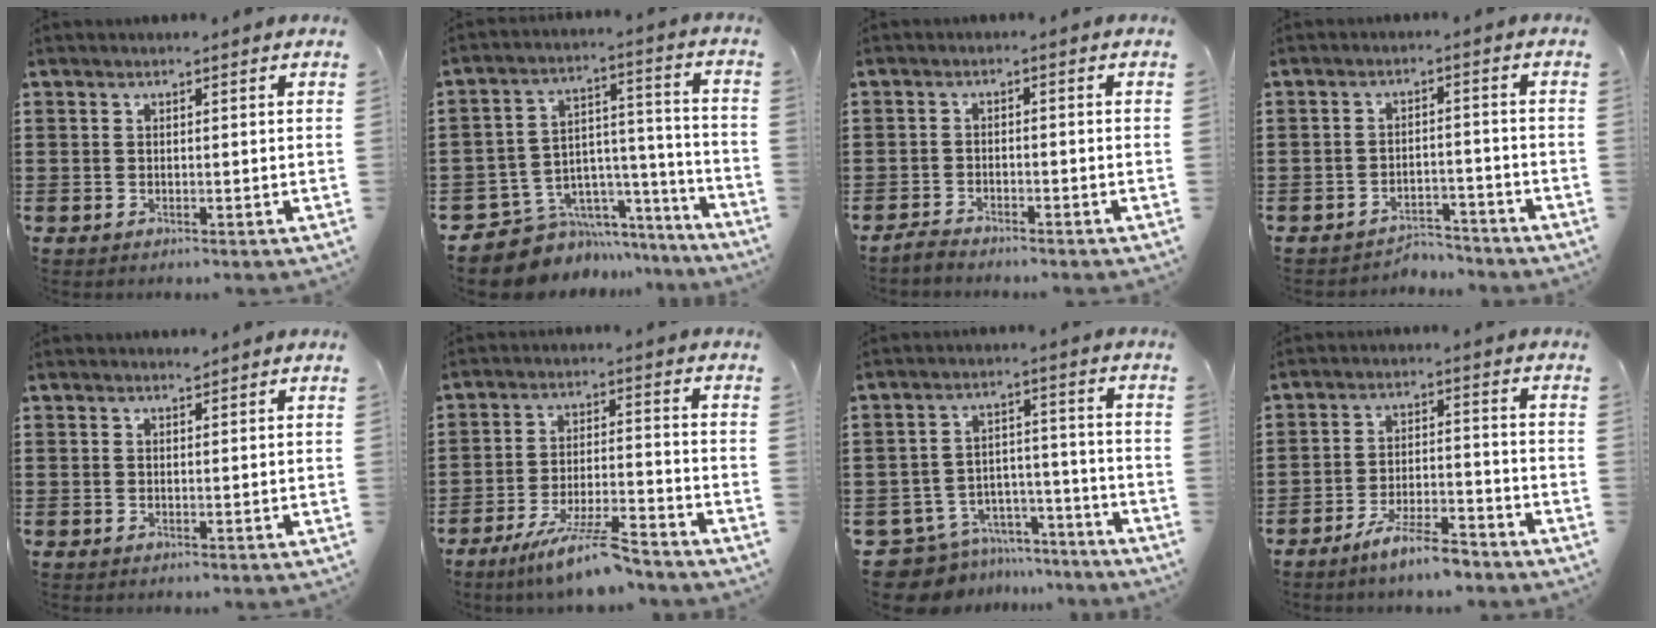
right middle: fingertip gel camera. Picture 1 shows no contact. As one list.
[{"total": 7.3, "force": [-6.0, 4.1, 0.7], "torque": [-0.021, 0.010, -0.110]}, {"total": 1.8, "force": [-1.7, 0.0, 0.3], "torque": [-0.011, 0.000, -0.033]}, {"total": 3.2, "force": [-3.2, 0.3, 0.2], "torque": [-0.011, 0.000, -0.067]}, {"total": 1.1, "force": [1.1, 0.2, 0.1], "torque": [-0.005, -0.002, 0.022]}, {"total": 8.0, "force": [-6.4, 0.6, 4.8], "torque": [-0.100, -0.010, -0.119]}, {"total": 8.0, "force": [-7.5, 2.5, 1.1], "torque": [-0.038, 0.020, -0.150]}, {"total": 6.1, "force": [-5.2, 0.5, 3.2], "torque": [-0.065, -0.005, -0.097]}]